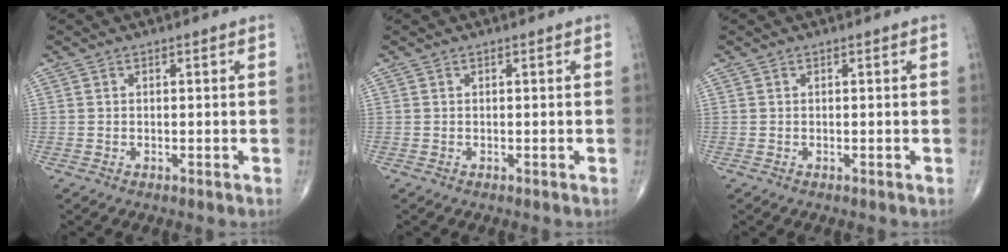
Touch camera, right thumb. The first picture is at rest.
{"total": 0.0}
{"total": 0.0}